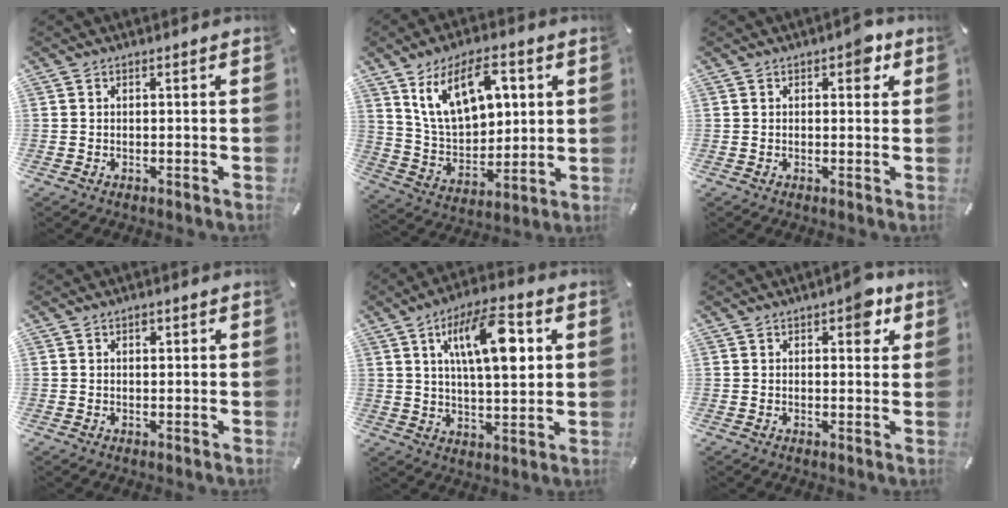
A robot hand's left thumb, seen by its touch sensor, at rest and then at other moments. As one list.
[{"total": 15.6, "force": [7.6, 9.1, 10.1], "torque": [-0.191, -0.020, 0.134]}, {"total": 4.1, "force": [1.7, 2.2, 3.0], "torque": [-0.026, -0.004, 0.017]}, {"total": 1.0, "force": [0.4, 0.6, 0.7], "torque": [-0.014, 0.004, 0.006]}, {"total": 15.6, "force": [5.3, 6.7, 13.1], "torque": [-0.217, -0.007, 0.081]}, {"total": 5.5, "force": [2.6, 2.8, 4.0], "torque": [-0.031, -0.009, 0.031]}]